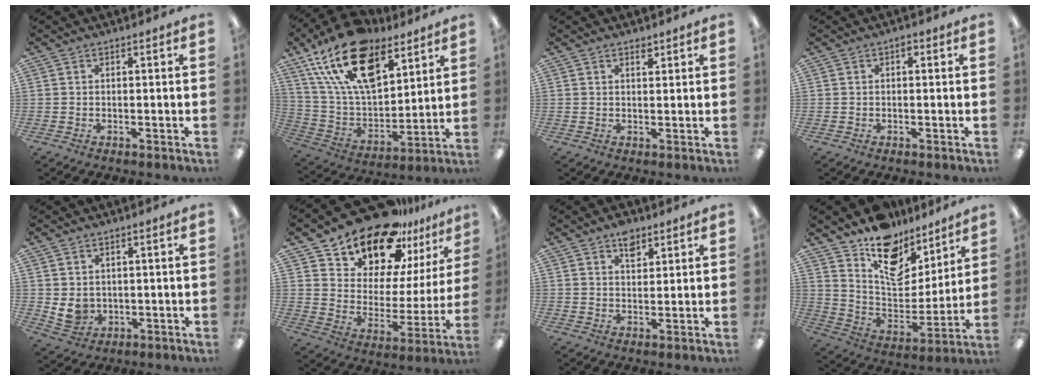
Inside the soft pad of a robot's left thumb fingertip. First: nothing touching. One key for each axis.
{"total": 22.5, "fx": 13.6, "fy": 11.7, "fz": 13.6, "tx": -0.257, "ty": -0.071, "tz": 0.242}
{"total": 1.6, "fx": 1.4, "fy": 0.6, "fz": 0.6, "tx": -0.007, "ty": -0.005, "tz": 0.024}
{"total": 0.9, "fx": 0.2, "fy": 0.5, "fz": 0.6, "tx": -0.013, "ty": 0.004, "tz": 0.003}
{"total": 4.6, "fx": 1.2, "fy": 4.0, "fz": 1.9, "tx": -0.039, "ty": -0.009, "tz": 0.023}
{"total": 19.0, "fx": 16.8, "fy": 7.3, "fz": 5.1, "tx": -0.098, "ty": -0.145, "tz": 0.299}
{"total": 4.9, "fx": 3.2, "fy": 2.7, "fz": 2.5, "tx": -0.023, "ty": -0.016, "tz": 0.054}
{"total": 15.3, "fx": 10.8, "fy": 8.9, "fz": 6.1, "tx": -0.092, "ty": -0.088, "tz": 0.195}